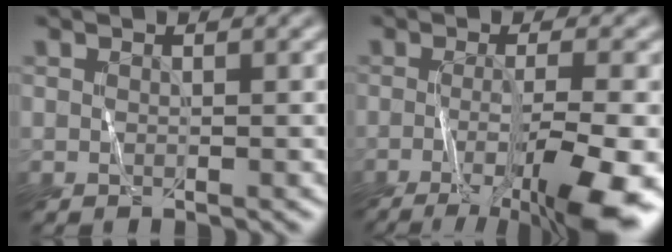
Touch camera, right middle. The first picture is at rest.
{"total": 9.5, "force": [-4.1, 1.9, 8.4], "torque": [-0.128, -0.012, -0.062]}